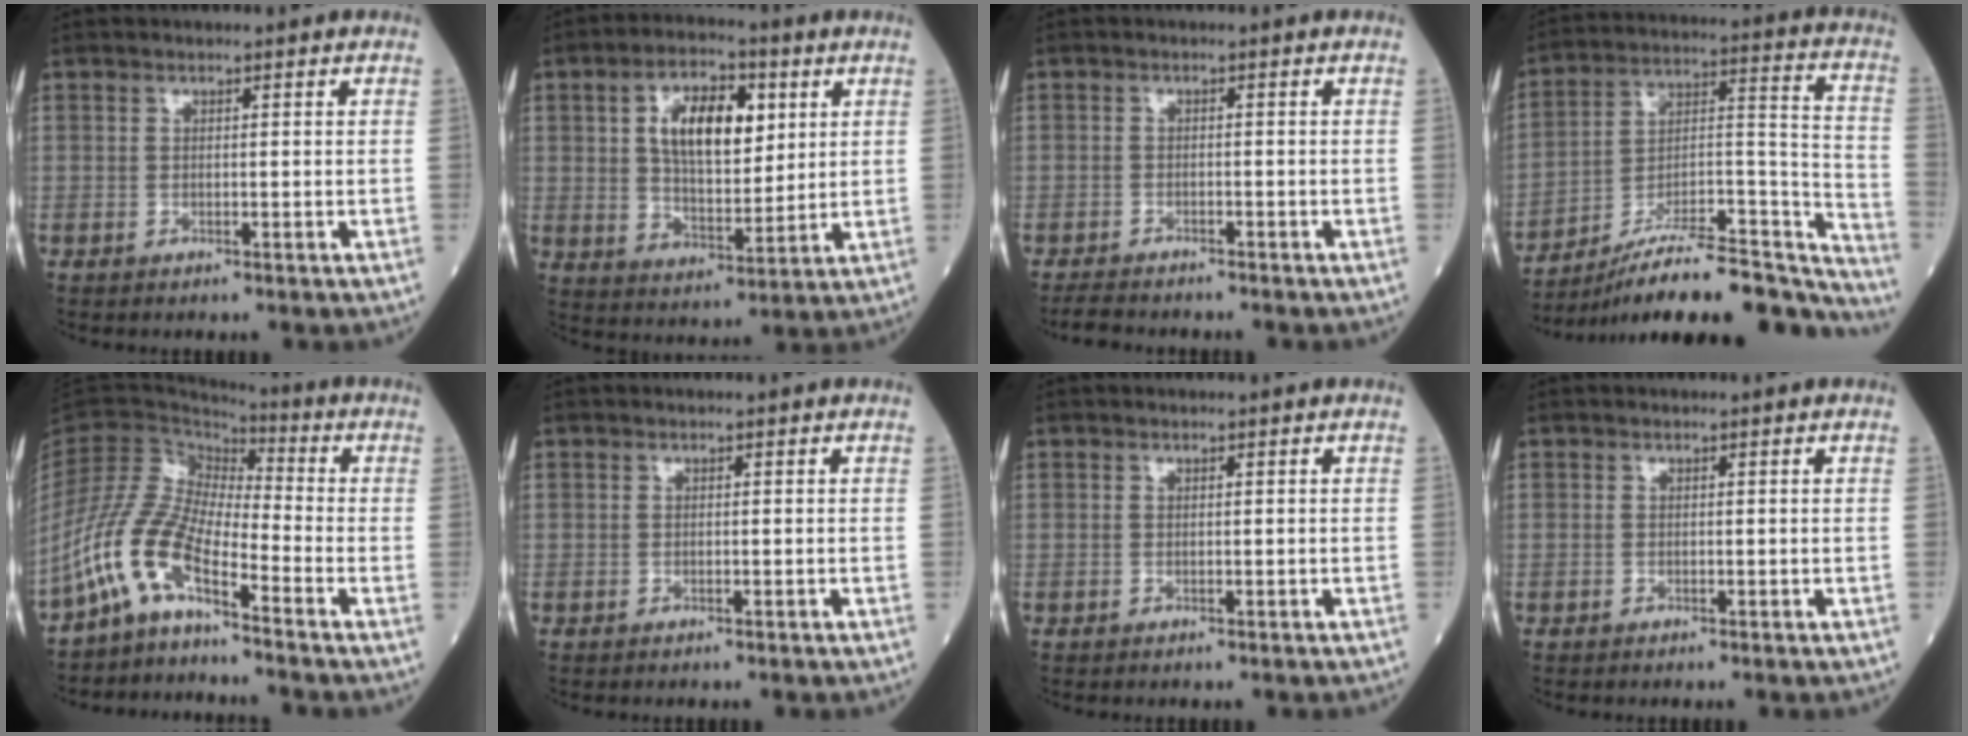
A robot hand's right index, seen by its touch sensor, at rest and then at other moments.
{"total": 11.9, "force": [3.6, 5.5, 9.9], "torque": [-0.179, 0.014, 0.065]}
{"total": 3.3, "force": [-3.1, 0.9, 0.8], "torque": [-0.018, -0.009, -0.051]}
{"total": 26.5, "force": [-23.0, 4.9, 12.1], "torque": [-0.123, 0.033, -0.342]}
{"total": 9.2, "force": [-6.0, 2.7, 6.5], "torque": [-0.159, 0.009, -0.128]}
{"total": 0.0}
{"total": 0.0}
{"total": 0.0}